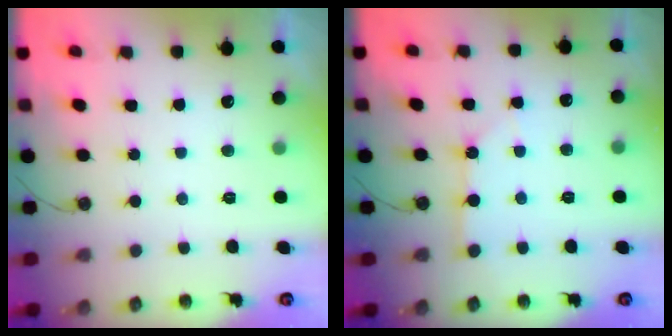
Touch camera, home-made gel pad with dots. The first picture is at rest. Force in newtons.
{"total": 2.2, "press": 2.2, "slide": 0.4}